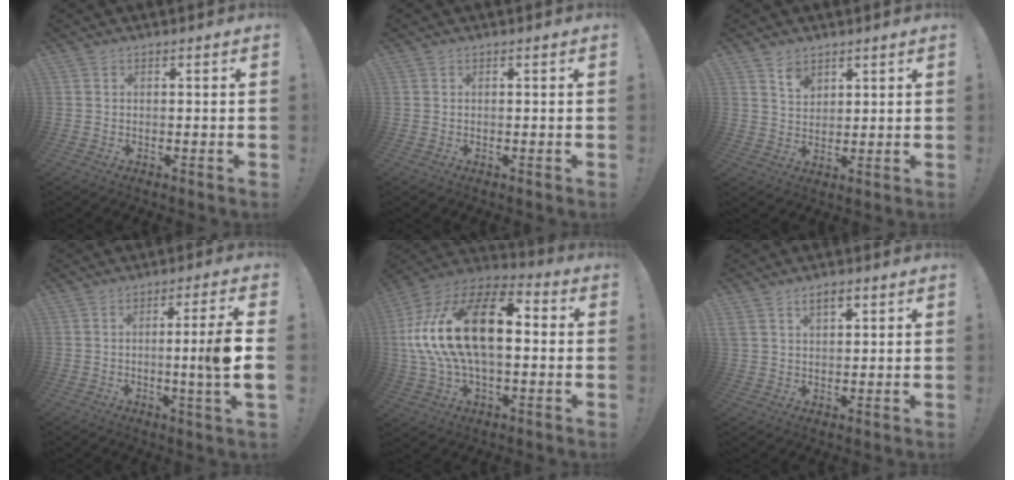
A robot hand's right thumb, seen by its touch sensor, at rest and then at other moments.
{"total": 0.0}
{"total": 4.9, "force": [3.6, 3.0, 1.5], "torque": [-0.014, -0.024, 0.064]}
{"total": 9.7, "force": [-0.5, -0.7, 9.7], "torque": [-0.156, -0.005, -0.016]}
{"total": 24.9, "force": [2.8, 13.6, 20.6], "torque": [-0.382, 0.001, 0.050]}
{"total": 4.5, "force": [2.6, 2.6, 2.7], "torque": [-0.044, -0.004, 0.046]}